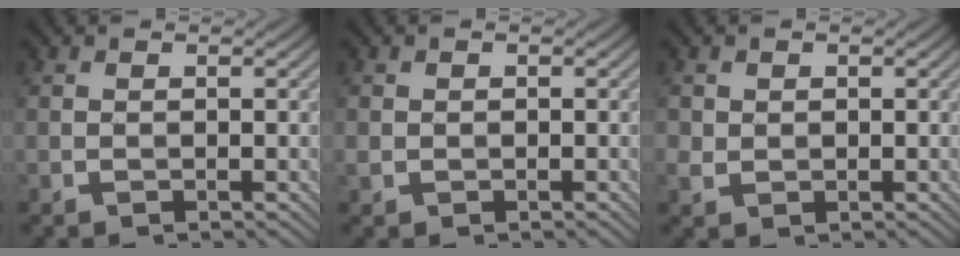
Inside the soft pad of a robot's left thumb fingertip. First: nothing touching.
{"total": 1.0, "force": [0.0, 1.0, 0.3], "torque": [-0.012, -0.003, 0.000]}
{"total": 1.8, "force": [0.4, 1.6, 0.6], "torque": [-0.023, -0.002, 0.008]}